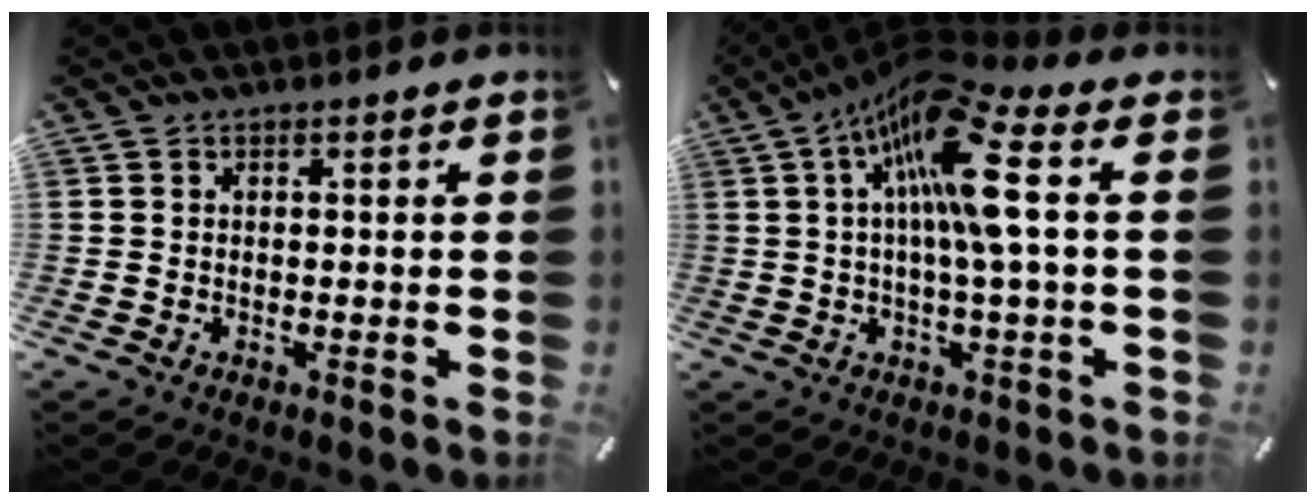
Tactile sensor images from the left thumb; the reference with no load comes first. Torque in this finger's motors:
{"motor_torque": [0.23, 1.81, 1.68, -1.11, 0.64]}